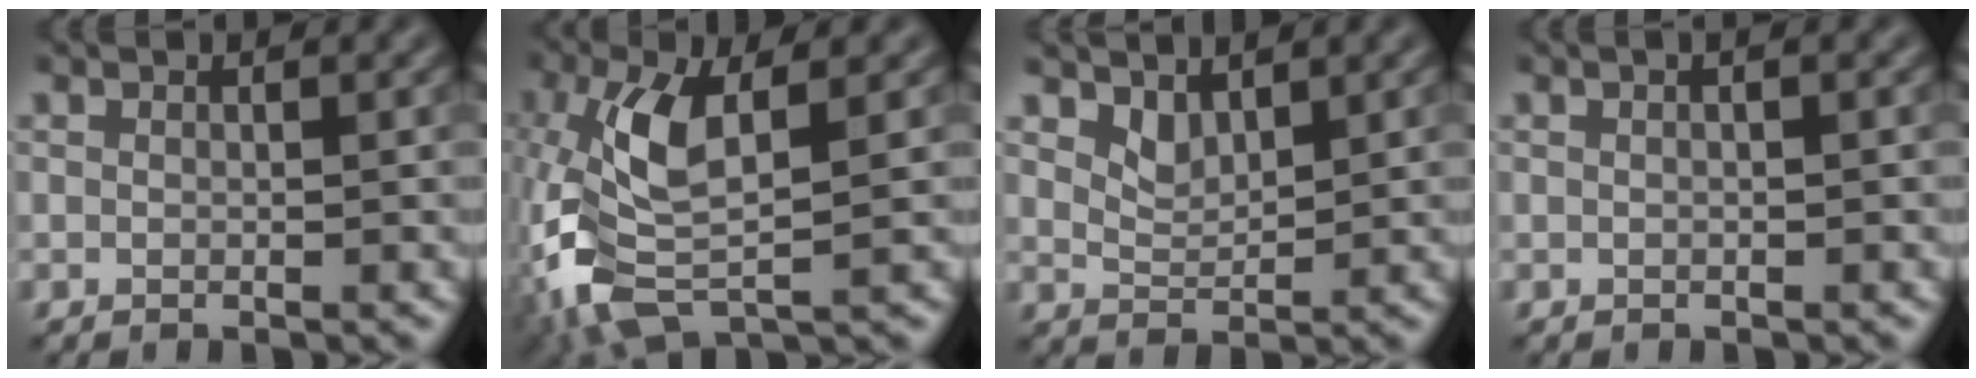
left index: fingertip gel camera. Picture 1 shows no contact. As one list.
[{"total": 8.3, "force": [-1.1, 3.6, 7.3], "torque": [-0.185, 0.002, -0.028]}, {"total": 1.7, "force": [1.5, 0.7, 0.6], "torque": [-0.021, -0.012, 0.031]}, {"total": 1.5, "force": [0.5, 0.6, 1.3], "torque": [-0.011, -0.009, -0.002]}]